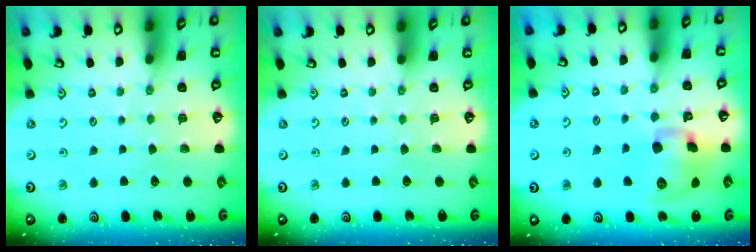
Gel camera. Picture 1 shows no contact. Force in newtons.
{"total": 0.0}
{"total": 13.0, "press": 12.8, "slide": 2.3}